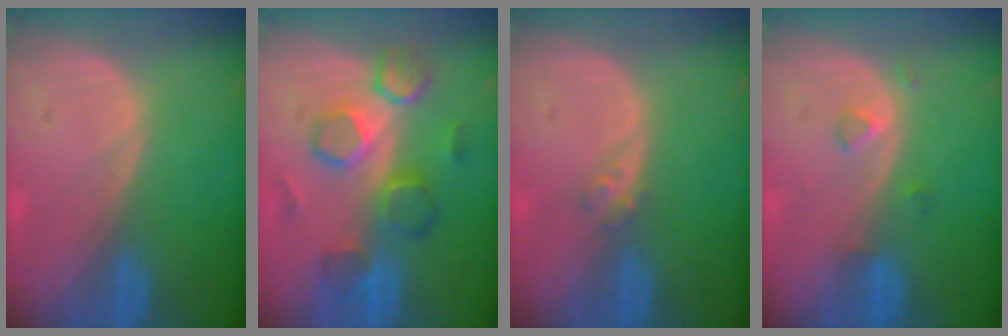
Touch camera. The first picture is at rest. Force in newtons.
{"total": 8.4, "press": 8.3, "slide": 1.4}
{"total": 1.6, "press": 1.4, "slide": 0.8}
{"total": 1.8, "press": 1.8, "slide": 0.1}